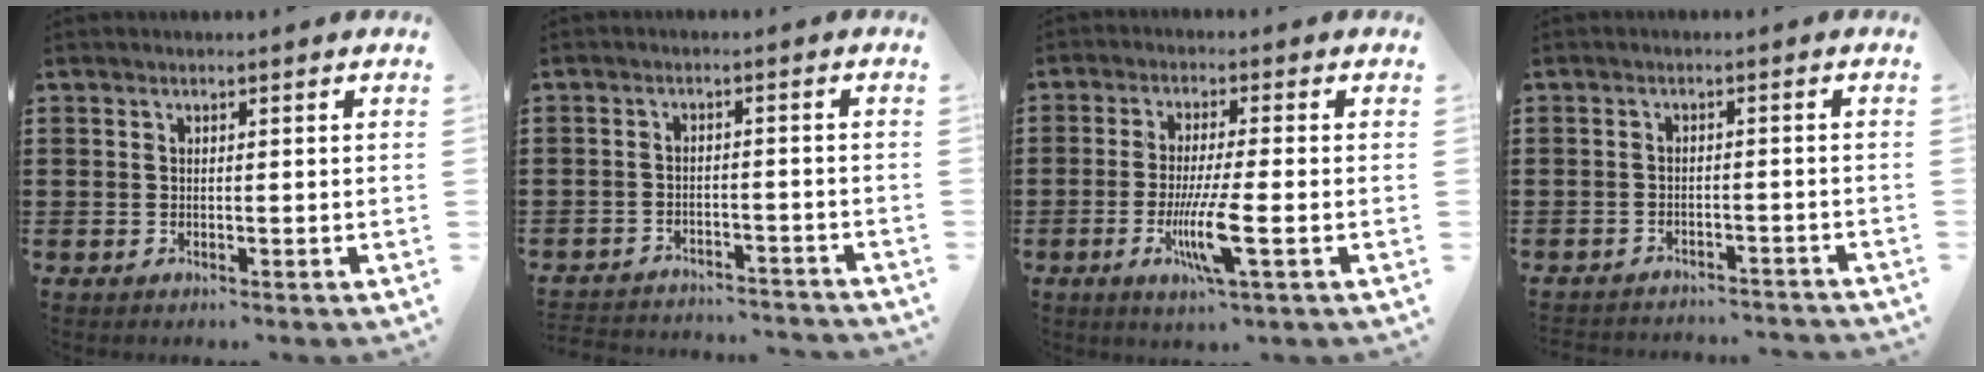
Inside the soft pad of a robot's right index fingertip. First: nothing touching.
{"total": 3.0, "force": [-3.0, 0.1, 0.1], "torque": [-0.008, -0.001, -0.065]}
{"total": 8.1, "force": [-2.4, 0.7, 7.7], "torque": [-0.151, -0.021, -0.046]}
{"total": 2.2, "force": [-2.2, 0.1, 0.1], "torque": [-0.009, -0.001, -0.048]}